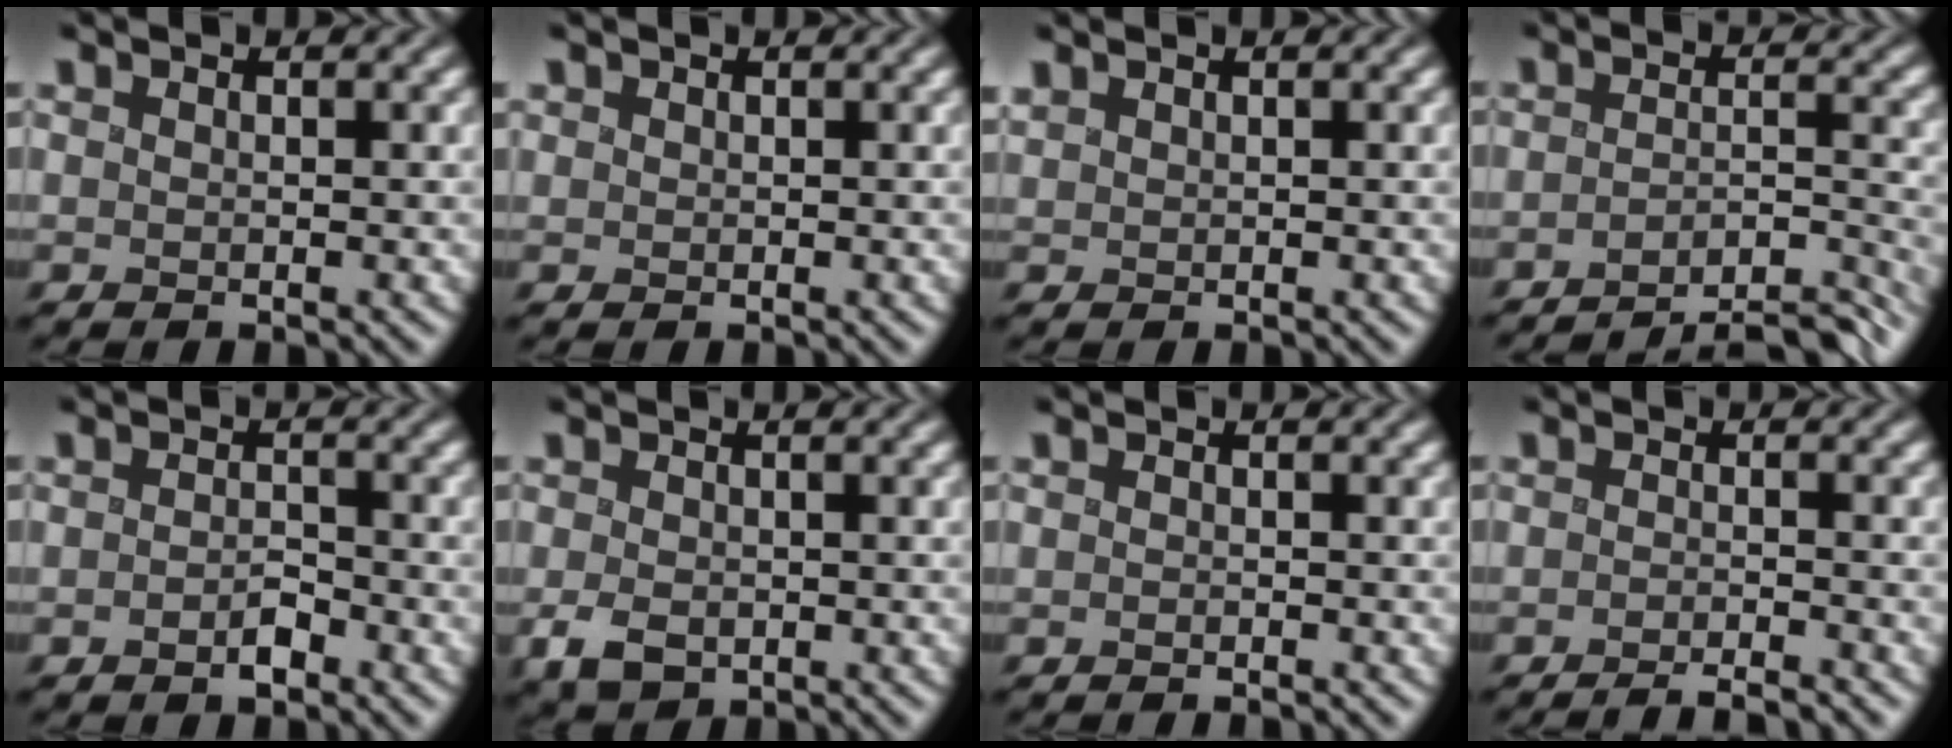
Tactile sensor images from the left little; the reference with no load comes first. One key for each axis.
{"total": 0.6, "fx": 0.3, "fy": 0.5, "fz": -0.1, "tx": 0.002, "ty": 0.002, "tz": 0.007}
{"total": 0.6, "fx": 0.6, "fy": 0.1, "fz": 0.1, "tx": 0.001, "ty": 0.006, "tz": 0.014}
{"total": 6.4, "fx": -5.7, "fy": 0.8, "fz": 2.7, "tx": -0.018, "ty": 0.011, "tz": -0.085}
{"total": 1.9, "fx": -1.5, "fy": 0.8, "fz": 0.9, "tx": -0.011, "ty": -0.001, "tz": -0.029}
{"total": 2.5, "fx": -0.7, "fy": 1.9, "fz": 1.5, "tx": -0.028, "ty": -0.003, "tz": -0.014}
{"total": 0.9, "fx": -0.8, "fy": 0.0, "fz": 0.3, "tx": -0.001, "ty": 0.002, "tz": -0.015}
{"total": 3.0, "fx": -2.7, "fy": 0.2, "fz": 1.3, "tx": -0.002, "ty": 0.002, "tz": -0.049}